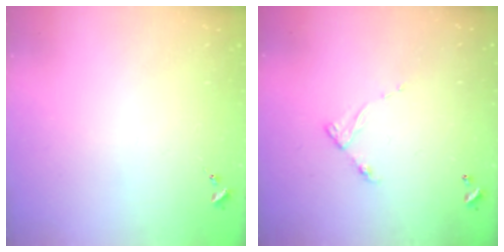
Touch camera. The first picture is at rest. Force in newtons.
{"total": 6.1, "press": 6.1, "slide": 0.5}